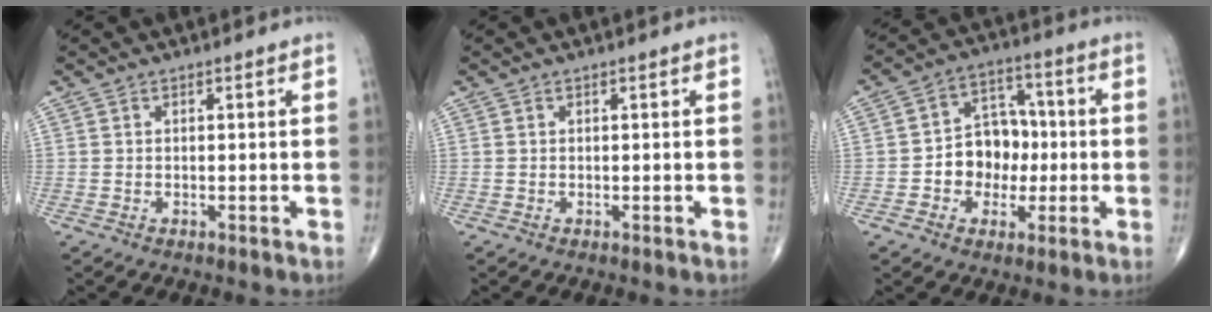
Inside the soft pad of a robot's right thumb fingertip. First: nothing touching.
{"total": 0.0}
{"total": 10.3, "force": [-1.4, 8.2, 6.1], "torque": [-0.045, 0.036, -0.029]}